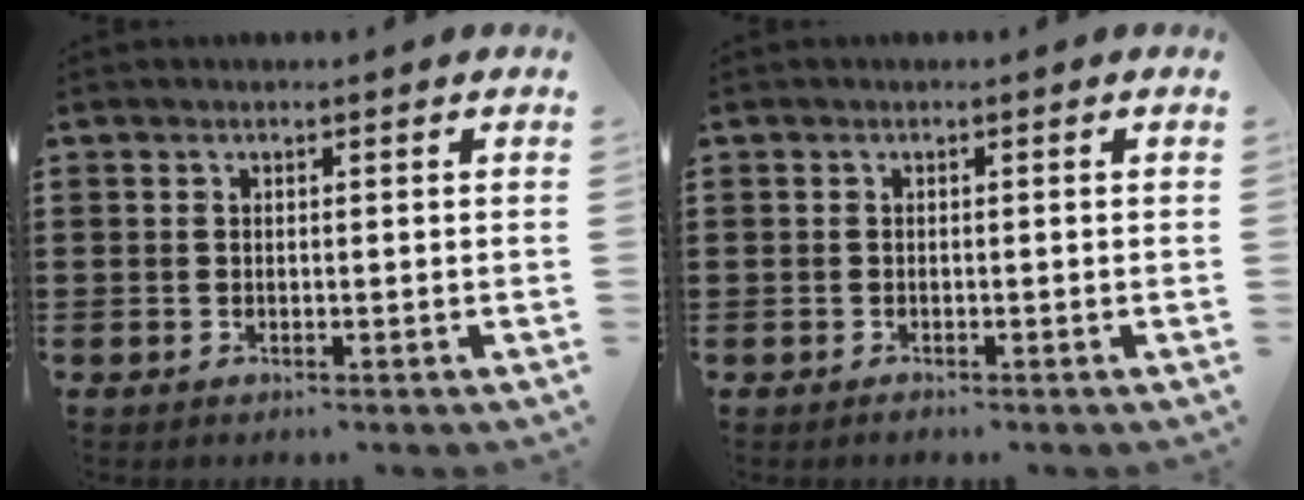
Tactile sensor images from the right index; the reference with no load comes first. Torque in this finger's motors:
{"motor_torque": [-0.69, 0.55, -1.05, -0.21]}